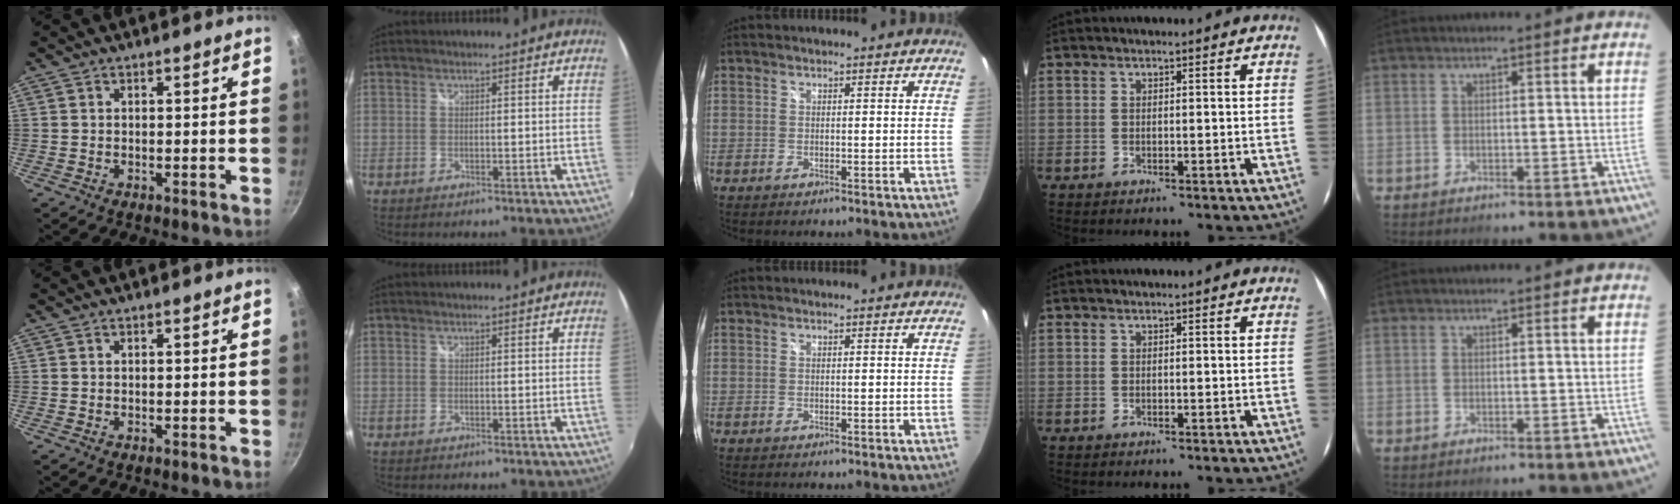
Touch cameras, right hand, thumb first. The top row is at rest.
{}